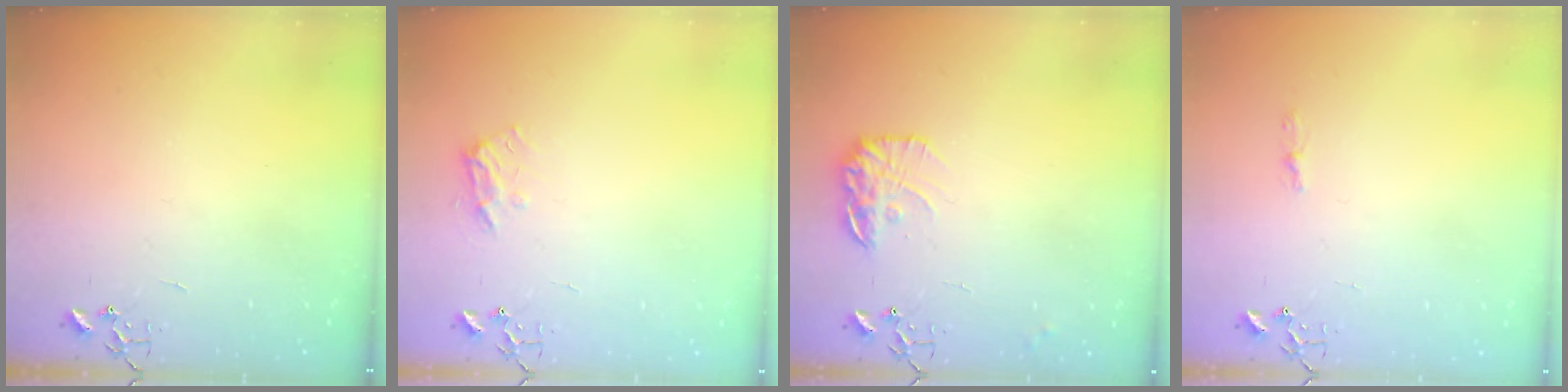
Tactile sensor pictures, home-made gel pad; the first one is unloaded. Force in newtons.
{"total": 9.0, "press": 8.9, "slide": 1.1}
{"total": 13.3, "press": 13.3, "slide": 0.8}
{"total": 3.7, "press": 3.7, "slide": 0.5}